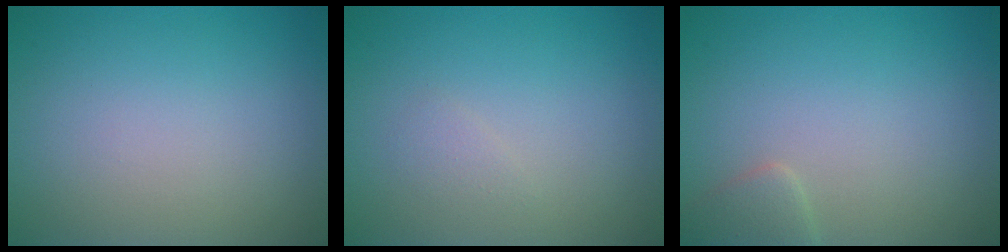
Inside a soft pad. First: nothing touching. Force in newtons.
{"total": 0.8, "press": 0.8, "slide": 0.1}
{"total": 1.6, "press": 1.6, "slide": 0.1}